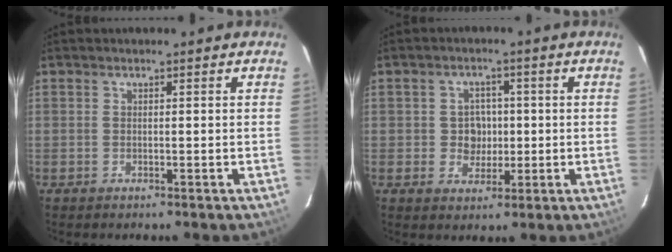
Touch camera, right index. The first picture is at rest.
{"total": 4.6, "force": [-0.2, 4.2, 1.7], "torque": [-0.033, 0.011, 0.002]}